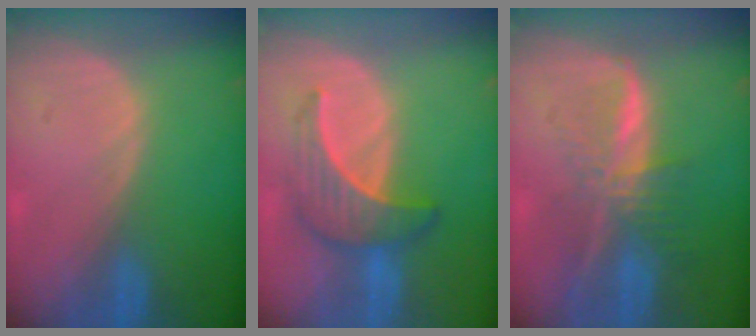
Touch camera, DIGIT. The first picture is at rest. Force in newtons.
{"total": 6.5, "press": 6.3, "slide": 1.4}
{"total": 7.8, "press": 6.5, "slide": 4.2}